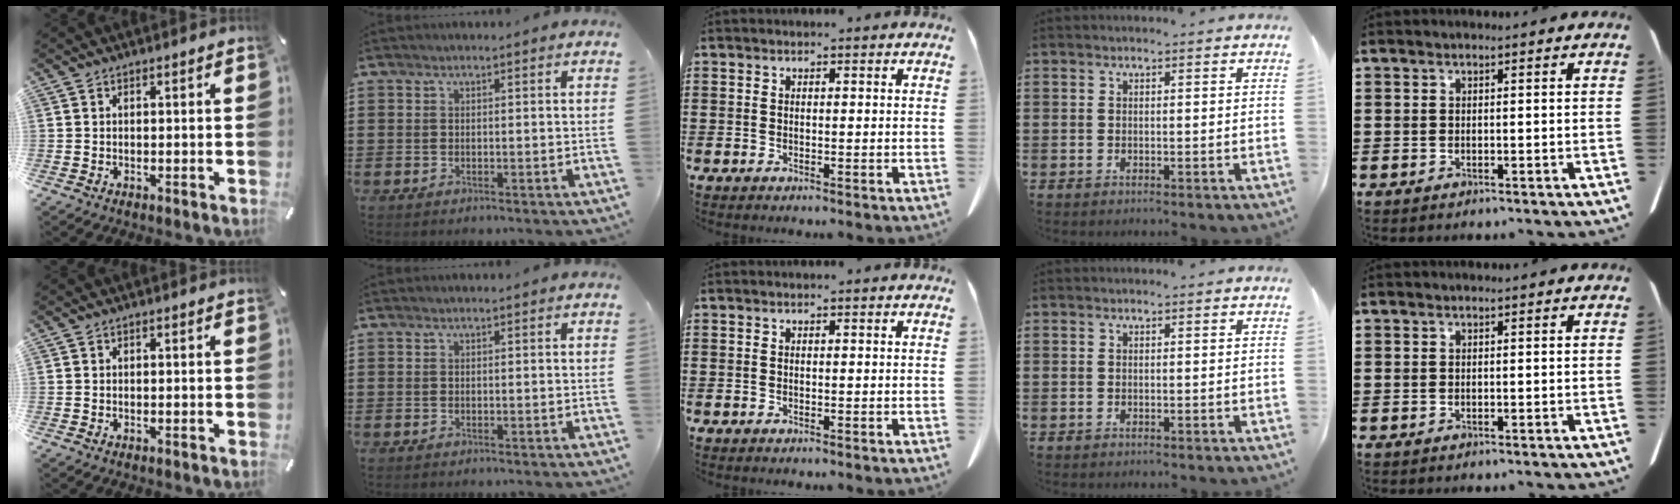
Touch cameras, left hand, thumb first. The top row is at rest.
{}